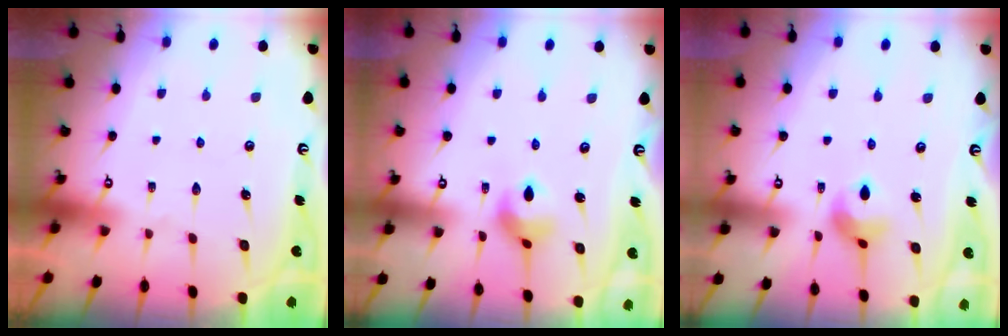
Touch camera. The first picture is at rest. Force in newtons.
{"total": 6.8, "press": 6.8, "slide": 0.2}
{"total": 7.9, "press": 7.9, "slide": 0.4}